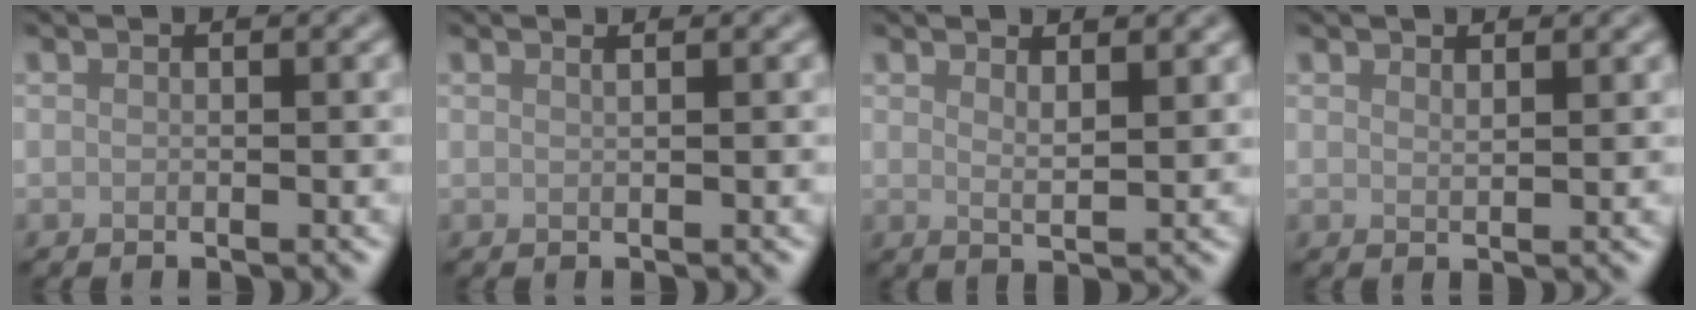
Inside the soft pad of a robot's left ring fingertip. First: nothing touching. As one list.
[{"total": 1.4, "force": [0.8, 0.7, 0.9], "torque": [0.001, -0.002, -0.003]}, {"total": 2.2, "force": [1.5, 0.6, 1.5], "torque": [-0.021, -0.005, 0.027]}, {"total": 1.0, "force": [0.9, 0.2, 0.4], "torque": [-0.008, -0.001, 0.017]}]